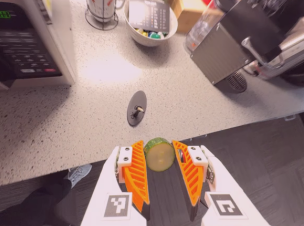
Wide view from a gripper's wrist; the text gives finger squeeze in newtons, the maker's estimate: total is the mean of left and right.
{"total": 8.1, "left": 7.6, "right": 8.6}